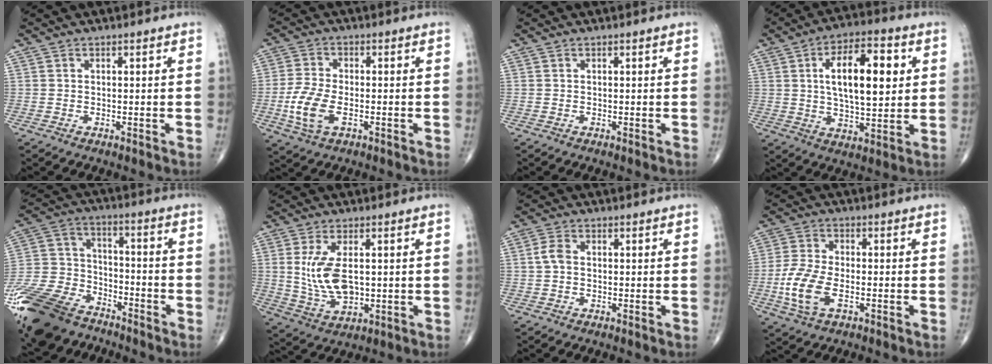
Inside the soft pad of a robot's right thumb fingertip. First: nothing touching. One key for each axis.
{"total": 8.0, "fx": -2.1, "fy": 4.2, "fz": 6.5, "tx": -0.147, "ty": 0.003, "tz": -0.041}
{"total": 0.0}
{"total": 15.6, "fx": 3.3, "fy": 6.7, "fz": 13.6, "tx": -0.200, "ty": 0.000, "tz": 0.053}
{"total": 23.7, "fx": -16.2, "fy": 13.6, "fz": 10.7, "tx": -0.262, "ty": 0.047, "tz": -0.293}
{"total": 9.6, "fx": 1.0, "fy": 5.0, "fz": 8.2, "tx": -0.161, "ty": -0.014, "tz": 0.032}
{"total": 2.7, "fx": 0.0, "fy": 1.8, "fz": 2.0, "tx": -0.043, "ty": 0.006, "tz": -0.003}
{"total": 9.3, "fx": -2.6, "fy": 4.8, "fz": 7.5, "tx": -0.169, "ty": 0.005, "tz": -0.051}